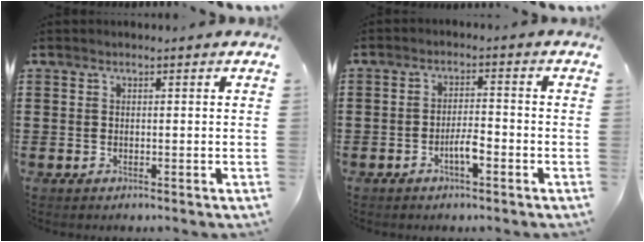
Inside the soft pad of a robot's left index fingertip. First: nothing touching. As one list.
[{"total": 3.5, "force": [-1.6, 0.9, 3.0], "torque": [-0.059, 0.004, -0.032]}]